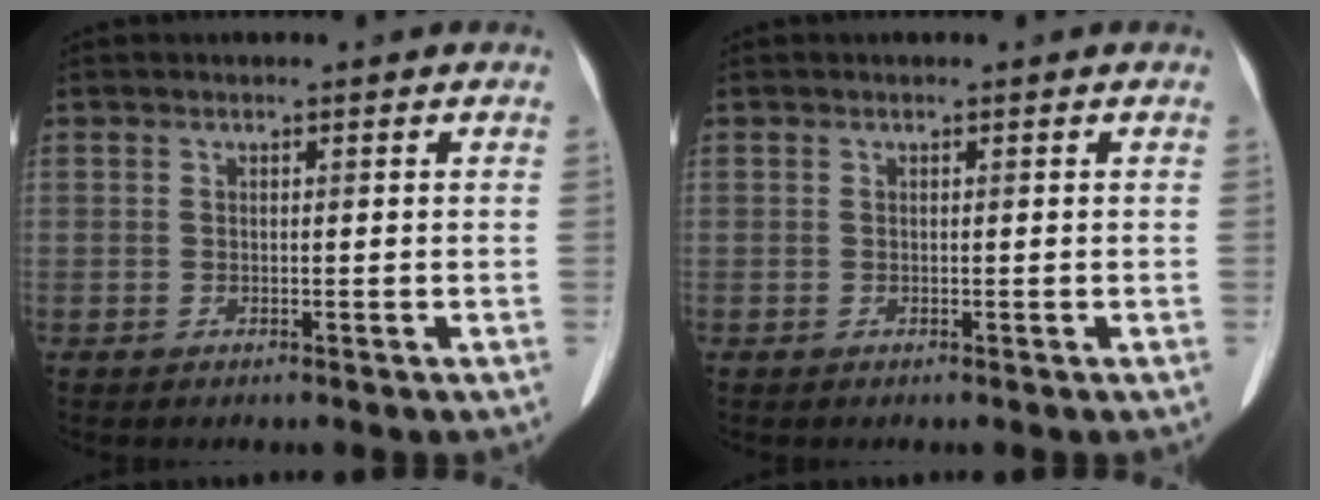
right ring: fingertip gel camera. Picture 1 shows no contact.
{"total": 0.0}